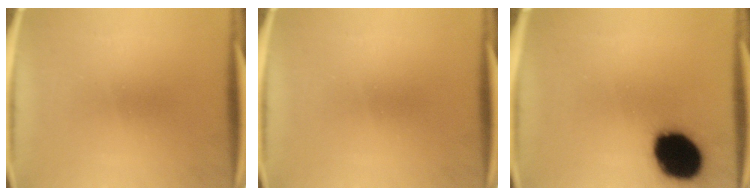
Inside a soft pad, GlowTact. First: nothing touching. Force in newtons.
{"total": 0.0}
{"total": 18.3}